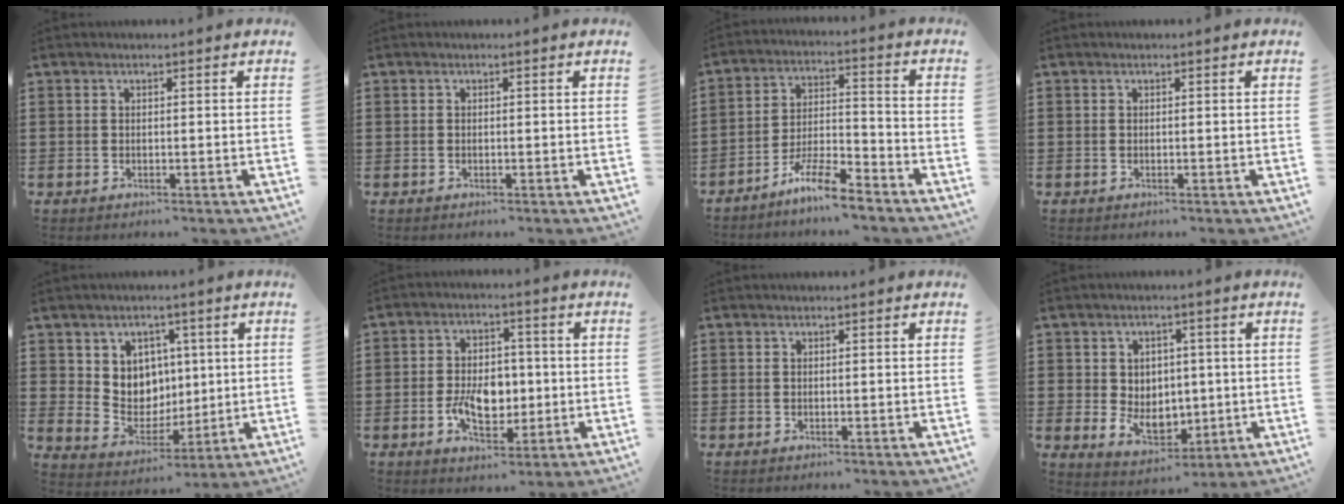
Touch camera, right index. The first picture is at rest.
{"total": 0.0}
{"total": 7.8, "force": [-6.6, 0.8, 4.0], "torque": [-0.083, 0.006, -0.126]}
{"total": 0.0}
{"total": 6.9, "force": [2.8, 6.2, 1.1], "torque": [-0.044, -0.013, 0.053]}
{"total": 7.4, "force": [-1.4, 4.7, 5.6], "torque": [-0.105, -0.001, -0.033]}
{"total": 0.0}
{"total": 5.4, "force": [0.1, 4.8, 2.6], "torque": [-0.047, 0.009, 0.001]}